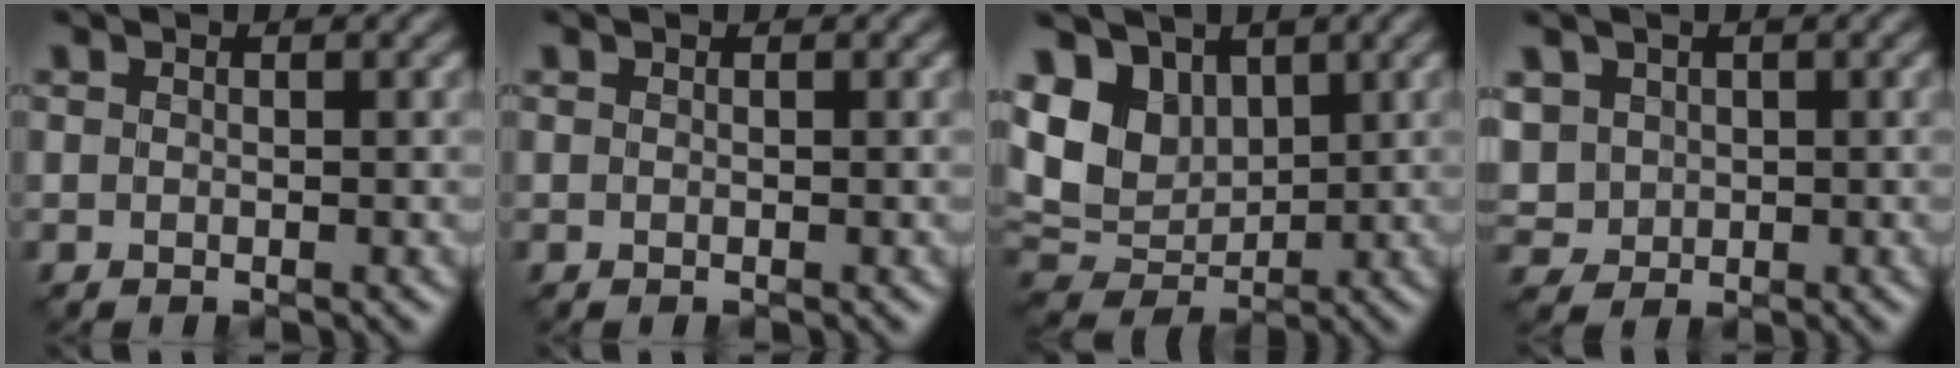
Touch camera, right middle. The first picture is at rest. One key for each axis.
{"total": 0.0}
{"total": 7.1, "fx": 2.2, "fy": 5.3, "fz": 4.1, "tx": -0.092, "ty": -0.005, "tz": 0.033}
{"total": 4.0, "fx": 1.1, "fy": 3.4, "fz": 1.6, "tx": -0.073, "ty": 0.009, "tz": 0.038}